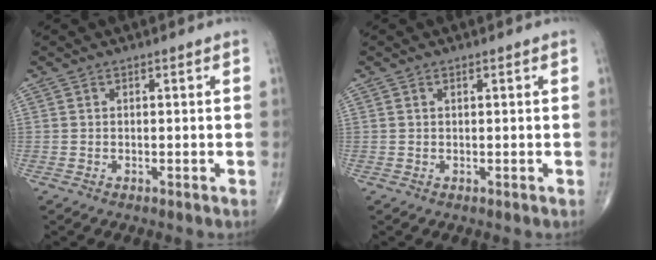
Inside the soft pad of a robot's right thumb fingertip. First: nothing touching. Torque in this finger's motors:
{"motor_torque": [-0.12, -0.04, -0.14, -0.05, 0.00]}